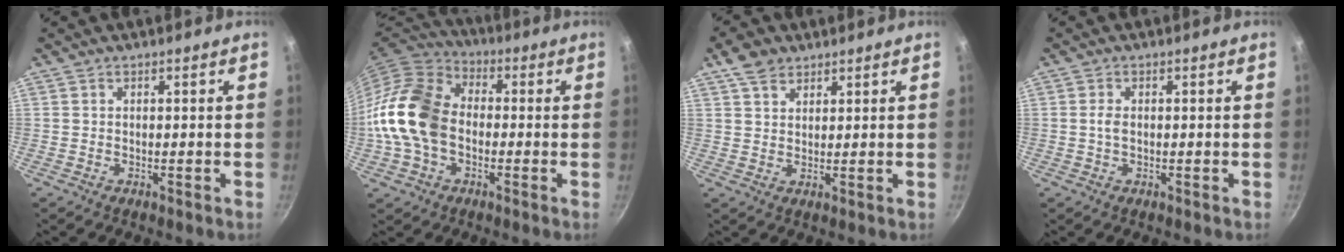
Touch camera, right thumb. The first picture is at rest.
{"total": 15.9, "force": [-1.7, 11.6, 10.7], "torque": [-0.183, 0.032, -0.048]}
{"total": 5.2, "force": [3.4, 3.3, 2.2], "torque": [-0.028, -0.008, 0.063]}
{"total": 1.6, "force": [0.0, 1.0, 1.3], "torque": [-0.025, 0.003, 0.000]}